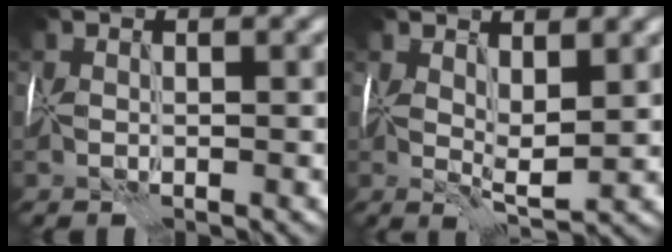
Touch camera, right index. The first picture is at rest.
{"total": 3.0, "force": [0.8, 1.0, 2.7], "torque": [-0.050, -0.008, 0.014]}